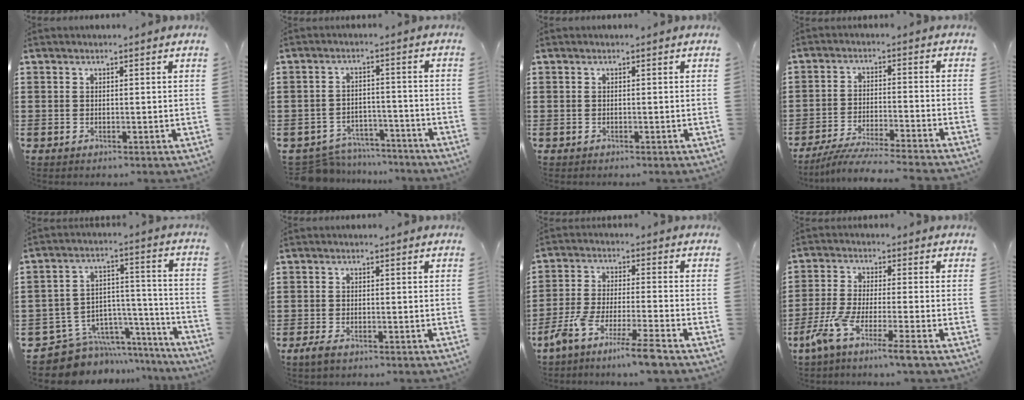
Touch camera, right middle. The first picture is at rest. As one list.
[{"total": 6.0, "force": [-5.9, 1.1, 0.6], "torque": [-0.021, 0.009, -0.120]}, {"total": 0.0}, {"total": 5.5, "force": [-5.2, -0.3, 1.8], "torque": [-0.043, -0.016, -0.104]}, {"total": 8.8, "force": [-7.5, 4.3, 1.4], "torque": [-0.031, 0.014, -0.137]}, {"total": 1.5, "force": [-1.0, 0.5, 1.0], "torque": [-0.028, -0.002, -0.022]}, {"total": 7.4, "force": [-6.4, -0.9, 3.6], "torque": [-0.080, -0.021, -0.127]}, {"total": 6.2, "force": [-4.7, -0.5, 4.0], "torque": [-0.100, -0.021, -0.096]}]